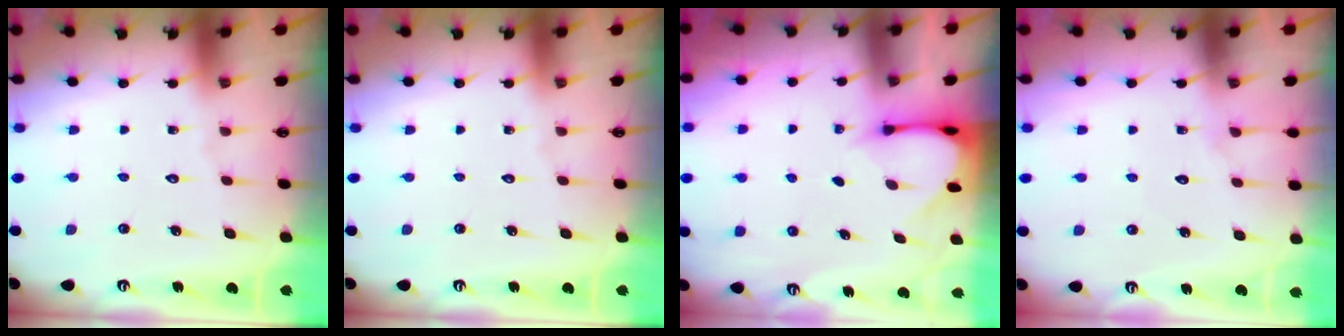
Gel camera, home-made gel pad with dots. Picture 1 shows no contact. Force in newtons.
{"total": 0.0}
{"total": 3.0, "press": 3.0, "slide": 0.2}
{"total": 5.2, "press": 5.1, "slide": 0.5}